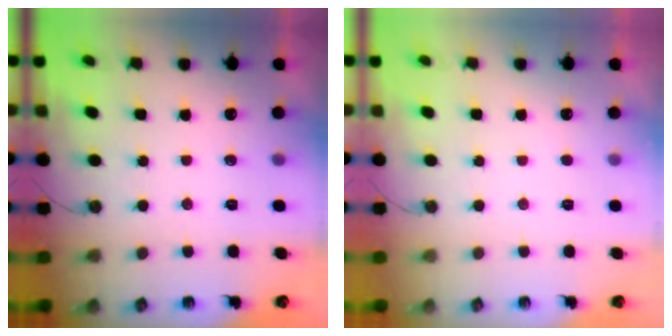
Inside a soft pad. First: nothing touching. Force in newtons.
{"total": 0.0}